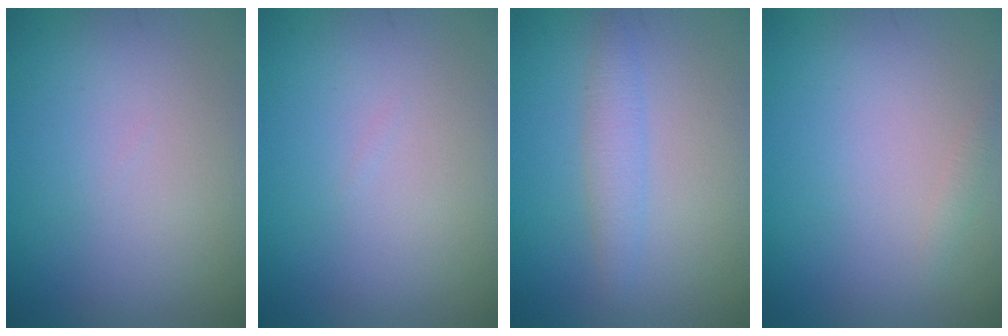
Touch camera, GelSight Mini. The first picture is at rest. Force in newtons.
{"total": 0.0}
{"total": 1.9, "press": 1.9, "slide": 0.0}
{"total": 0.6, "press": 0.6, "slide": 0.0}